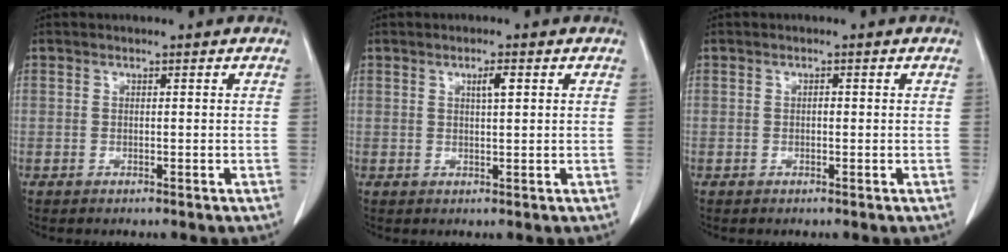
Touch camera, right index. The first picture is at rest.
{"total": 2.0, "force": [0.8, 0.2, 1.8], "torque": [-0.031, -0.001, 0.014]}
{"total": 0.5, "force": [0.0, 0.3, 0.4], "torque": [-0.007, 0.002, -0.001]}